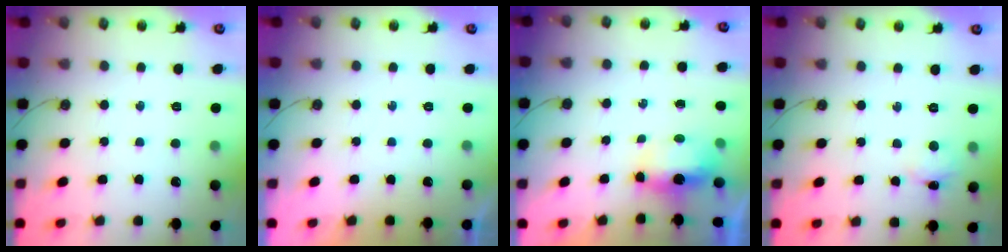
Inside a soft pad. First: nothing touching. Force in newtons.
{"total": 0.0}
{"total": 5.9, "press": 5.9, "slide": 1.0}
{"total": 4.7, "press": 4.6, "slide": 0.5}